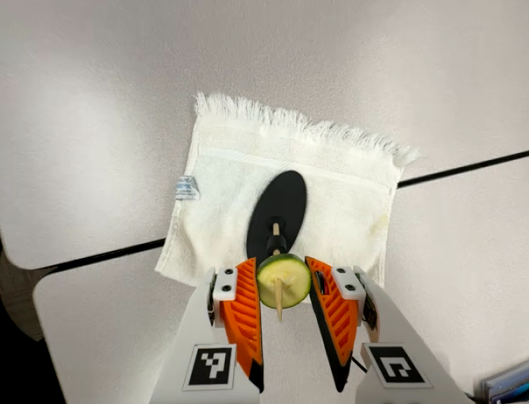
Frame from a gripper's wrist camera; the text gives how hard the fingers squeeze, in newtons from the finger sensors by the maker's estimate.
{"total": 9.3, "left": 9.1, "right": 9.6}